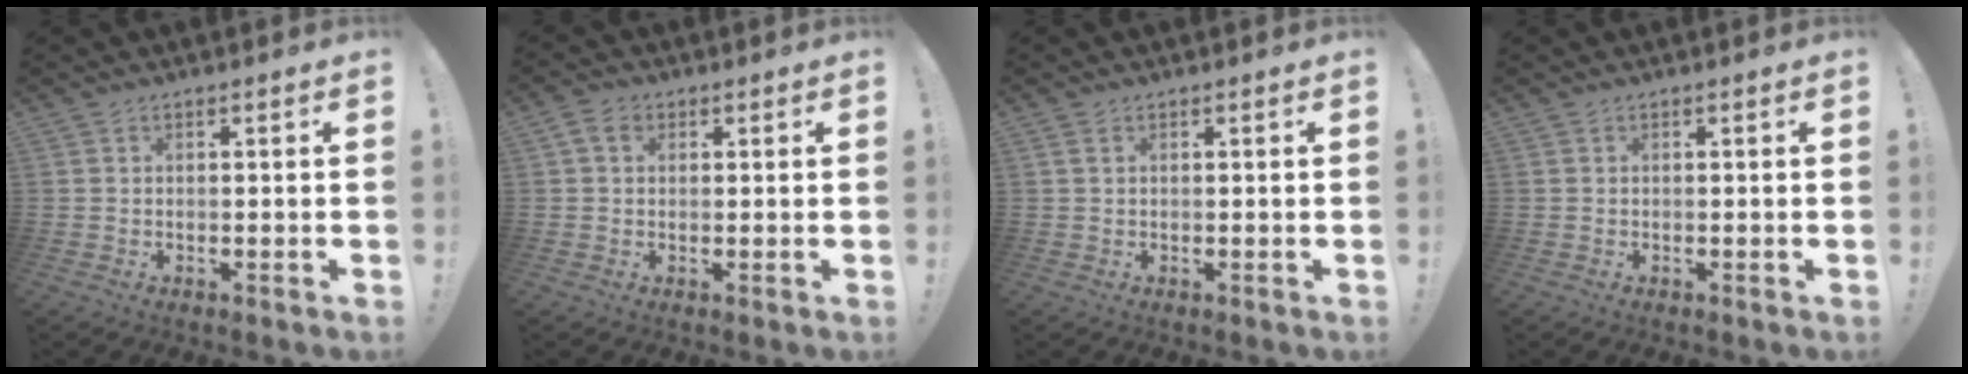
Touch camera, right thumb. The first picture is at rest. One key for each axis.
{"total": 4.0, "fx": 1.5, "fy": 3.0, "fz": 2.3, "tx": -0.042, "ty": 0.007, "tz": 0.029}
{"total": 1.3, "fx": 0.6, "fy": 0.5, "fz": 1.0, "tx": -0.025, "ty": 0.003, "tz": 0.013}
{"total": 0.0}